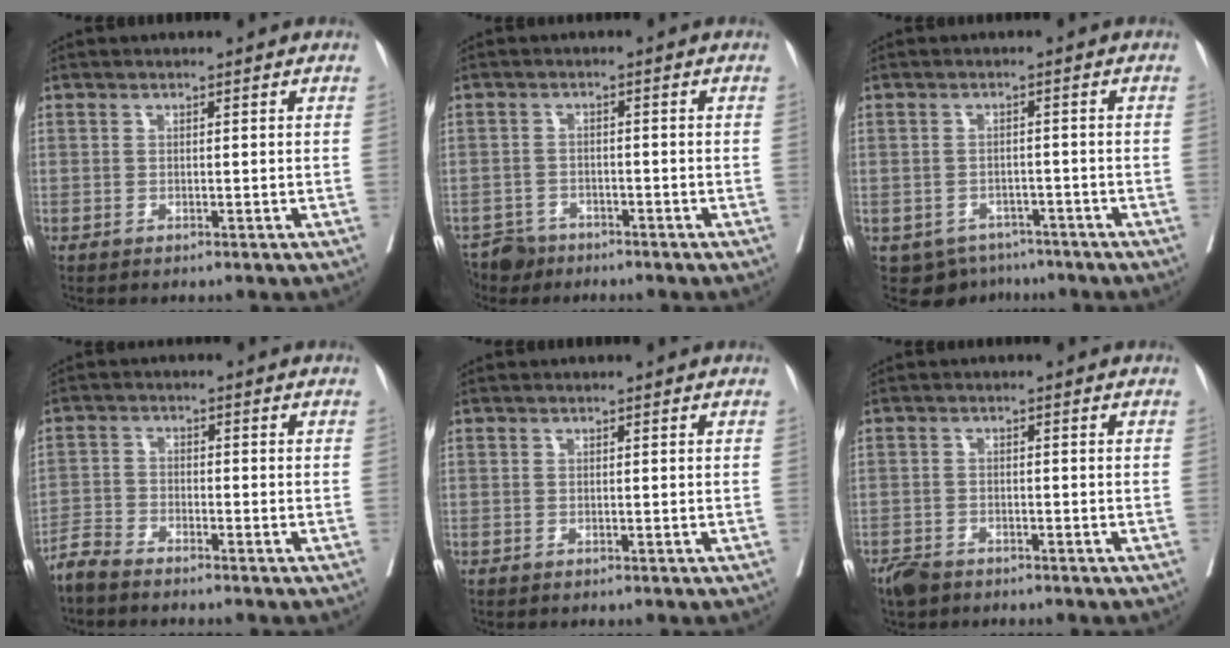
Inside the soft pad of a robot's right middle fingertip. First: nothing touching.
{"total": 3.8, "force": [-3.2, 2.1, 0.0], "torque": [0.003, 0.001, -0.058]}
{"total": 4.7, "force": [-3.5, 3.0, 0.5], "torque": [0.004, 0.006, -0.047]}
{"total": 3.2, "force": [-3.1, 0.4, 0.8], "torque": [-0.013, -0.008, -0.065]}
{"total": 0.0}
{"total": 3.1, "force": [-2.5, 1.4, 1.0], "torque": [-0.022, -0.001, -0.044]}